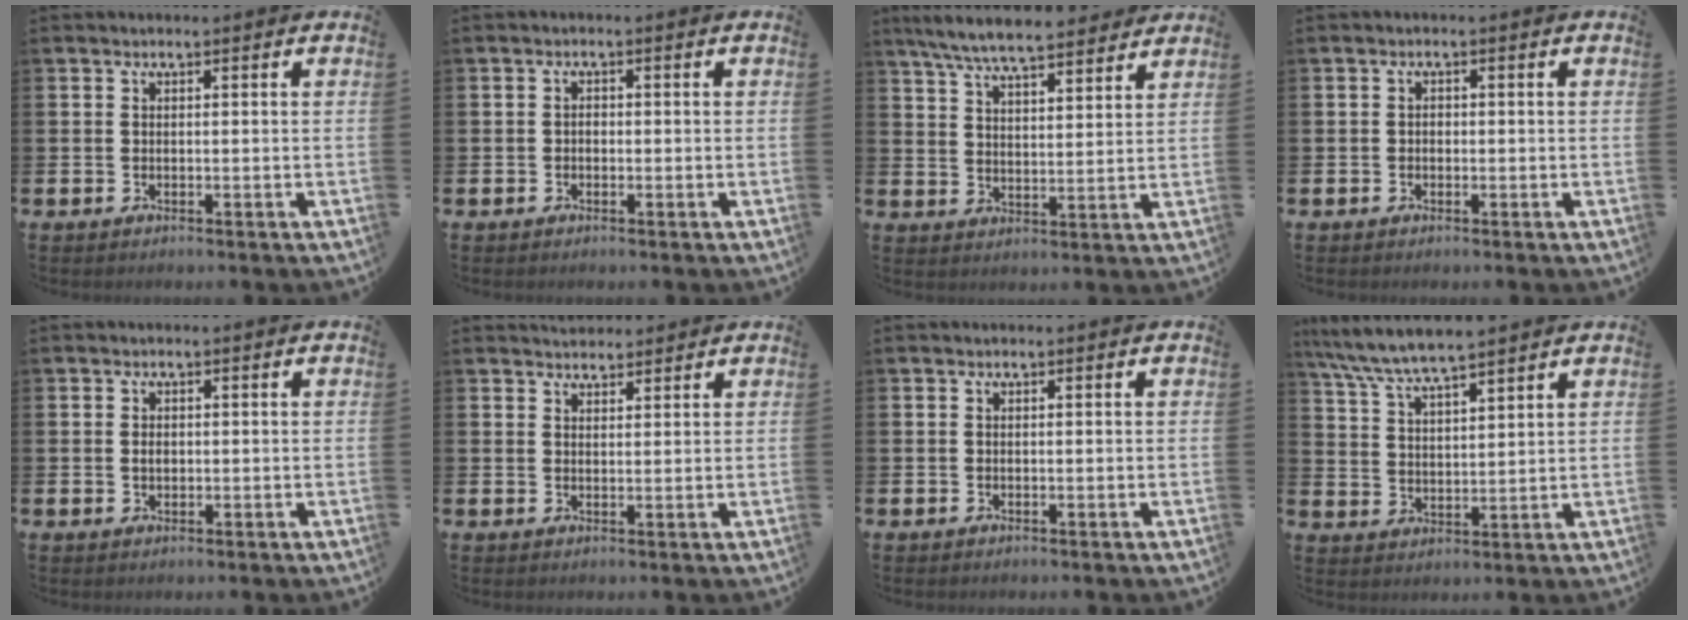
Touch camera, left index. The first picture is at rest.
{"total": 1.0, "force": [-0.4, 0.8, 0.4], "torque": [-0.006, 0.002, -0.010]}
{"total": 7.5, "force": [7.1, 1.0, 2.4], "torque": [-0.072, -0.031, 0.128]}
{"total": 0.9, "force": [-0.4, 0.8, 0.3], "torque": [-0.012, 0.007, -0.008]}
{"total": 1.2, "force": [0.0, 0.9, 0.8], "torque": [-0.006, 0.003, -0.004]}
{"total": 2.8, "force": [2.7, 0.8, -0.2], "torque": [0.008, -0.012, 0.049]}
{"total": 0.0}
{"total": 6.7, "force": [6.3, 0.5, 2.1], "torque": [-0.065, -0.027, 0.114]}